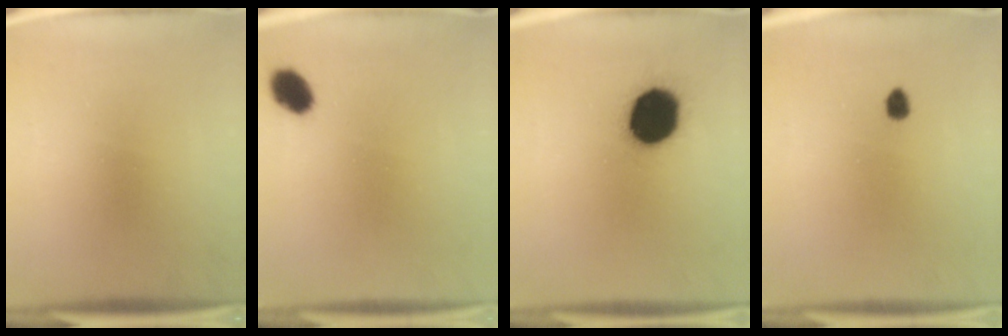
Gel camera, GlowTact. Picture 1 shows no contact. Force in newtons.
{"total": 4.7}
{"total": 16.4}
{"total": 1.8}